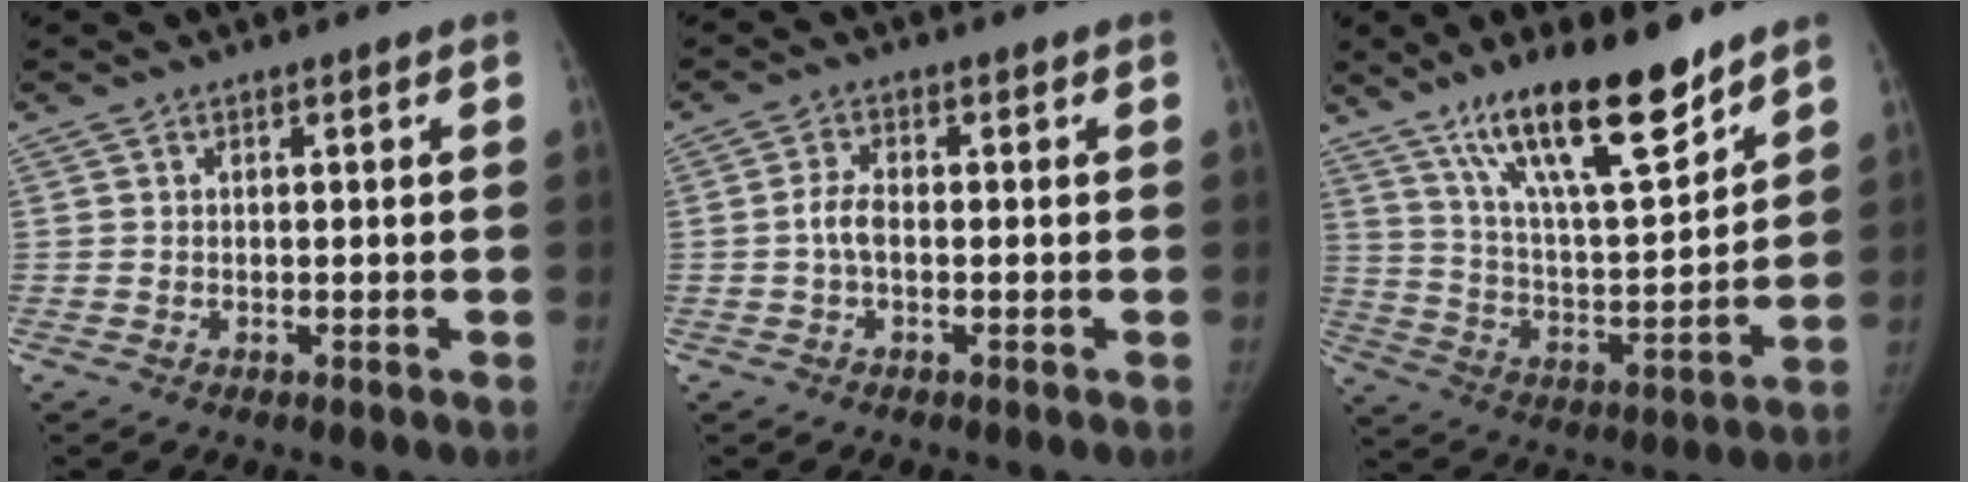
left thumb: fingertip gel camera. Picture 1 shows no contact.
{"total": 3.2, "force": [-0.5, 1.6, 2.7], "torque": [-0.057, 0.010, -0.013]}
{"total": 19.6, "force": [13.8, 4.7, 13.1], "torque": [-0.194, -0.076, 0.245]}